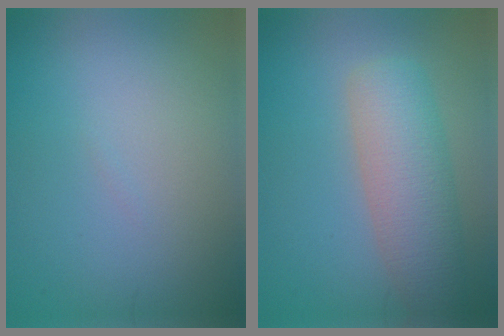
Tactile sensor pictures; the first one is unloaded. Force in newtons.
{"total": 6.2, "press": 6.2, "slide": 0.4}